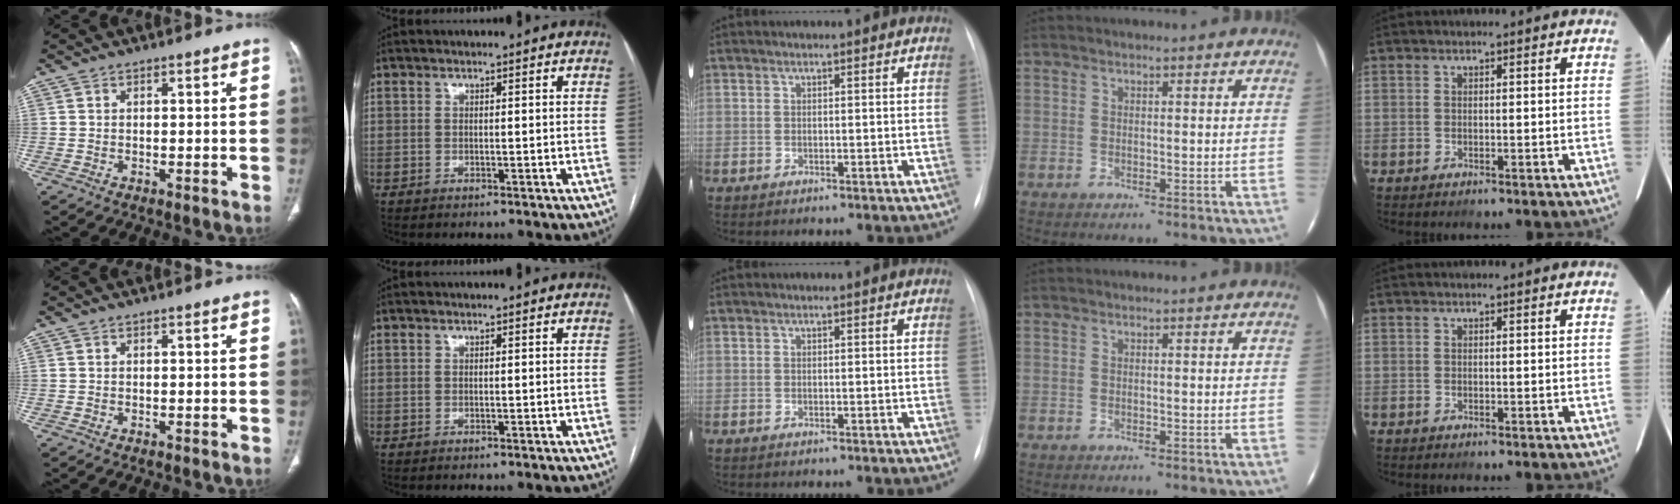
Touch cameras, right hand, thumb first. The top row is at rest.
{}